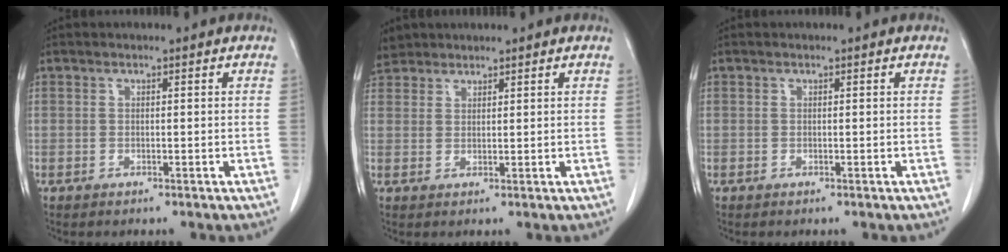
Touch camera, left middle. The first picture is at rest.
{"total": 3.6, "force": [3.2, 1.7, 0.0], "torque": [-0.005, 0.012, 0.061]}
{"total": 0.0}